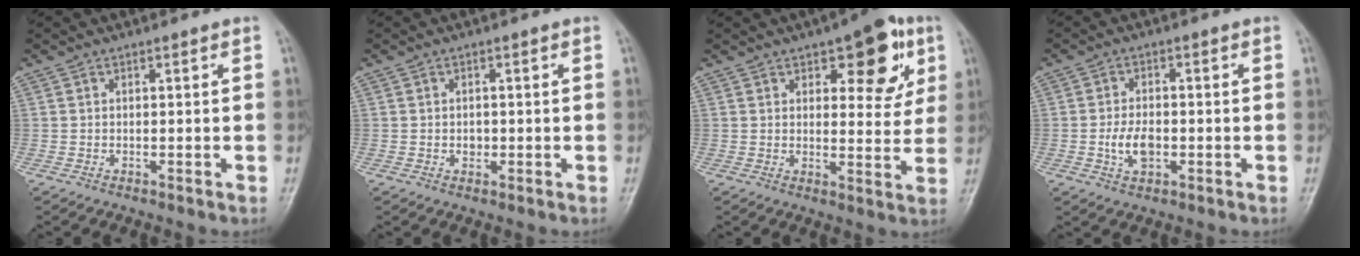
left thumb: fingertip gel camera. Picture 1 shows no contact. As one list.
[{"total": 1.5, "force": [-0.2, 1.3, 0.8], "torque": [-0.006, 0.003, -0.001]}, {"total": 12.0, "force": [5.6, 5.5, 9.1], "torque": [-0.076, -0.018, 0.068]}, {"total": 5.0, "force": [-1.1, 3.0, 3.8], "torque": [-0.068, 0.005, -0.021]}]